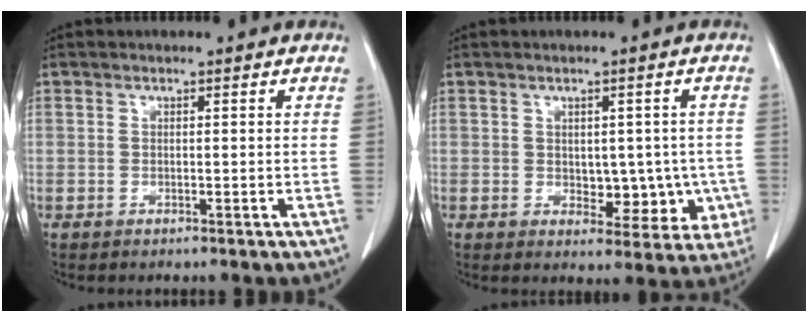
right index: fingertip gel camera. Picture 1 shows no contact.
{"total": 6.9, "force": [-0.8, 4.5, 5.1], "torque": [-0.043, 0.010, 0.002]}